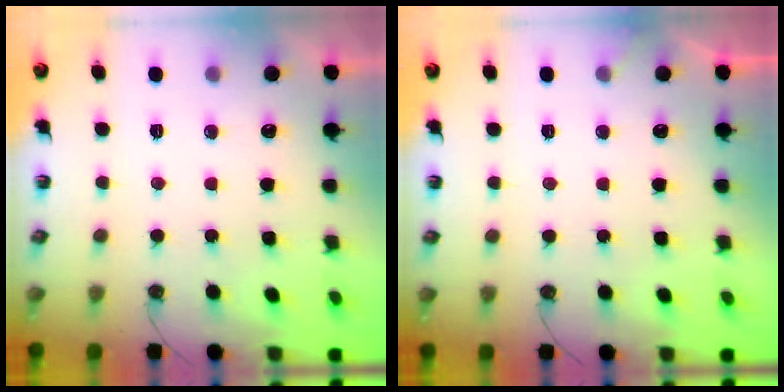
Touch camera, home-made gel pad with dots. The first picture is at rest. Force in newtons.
{"total": 2.4, "press": 2.4, "slide": 0.2}